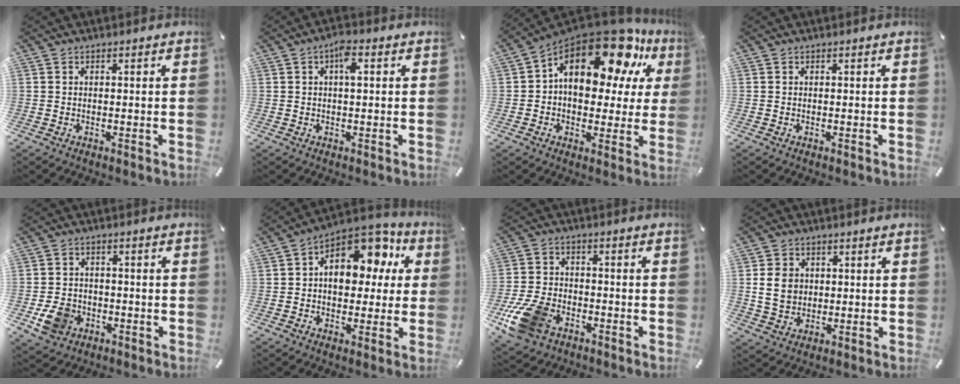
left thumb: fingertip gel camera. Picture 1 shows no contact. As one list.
[{"total": 4.0, "force": [1.0, 1.4, 3.6], "torque": [-0.066, 0.008, 0.012]}, {"total": 21.6, "force": [10.6, 11.7, 14.8], "torque": [-0.219, -0.068, 0.178]}, {"total": 0.0}, {"total": 7.6, "force": [-2.5, 6.3, 3.3], "torque": [-0.072, 0.012, -0.044]}, {"total": 14.2, "force": [4.5, 10.0, 9.0], "torque": [-0.121, -0.030, 0.083]}, {"total": 12.8, "force": [-6.2, 8.4, 7.3], "torque": [-0.157, 0.031, -0.111]}, {"total": 6.9, "force": [0.6, 6.1, 3.1], "torque": [-0.067, 0.003, 0.010]}]